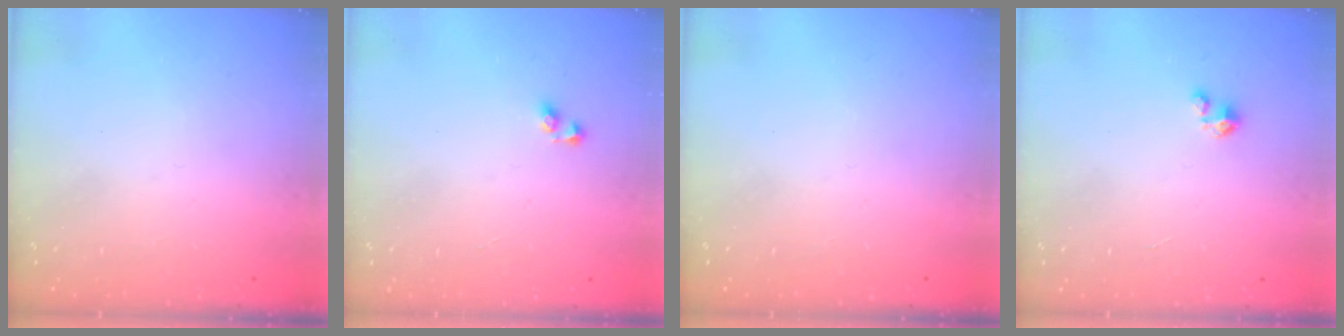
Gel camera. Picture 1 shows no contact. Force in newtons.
{"total": 3.1, "press": 3.1, "slide": 0.2}
{"total": 0.0}
{"total": 1.8, "press": 1.8, "slide": 0.1}